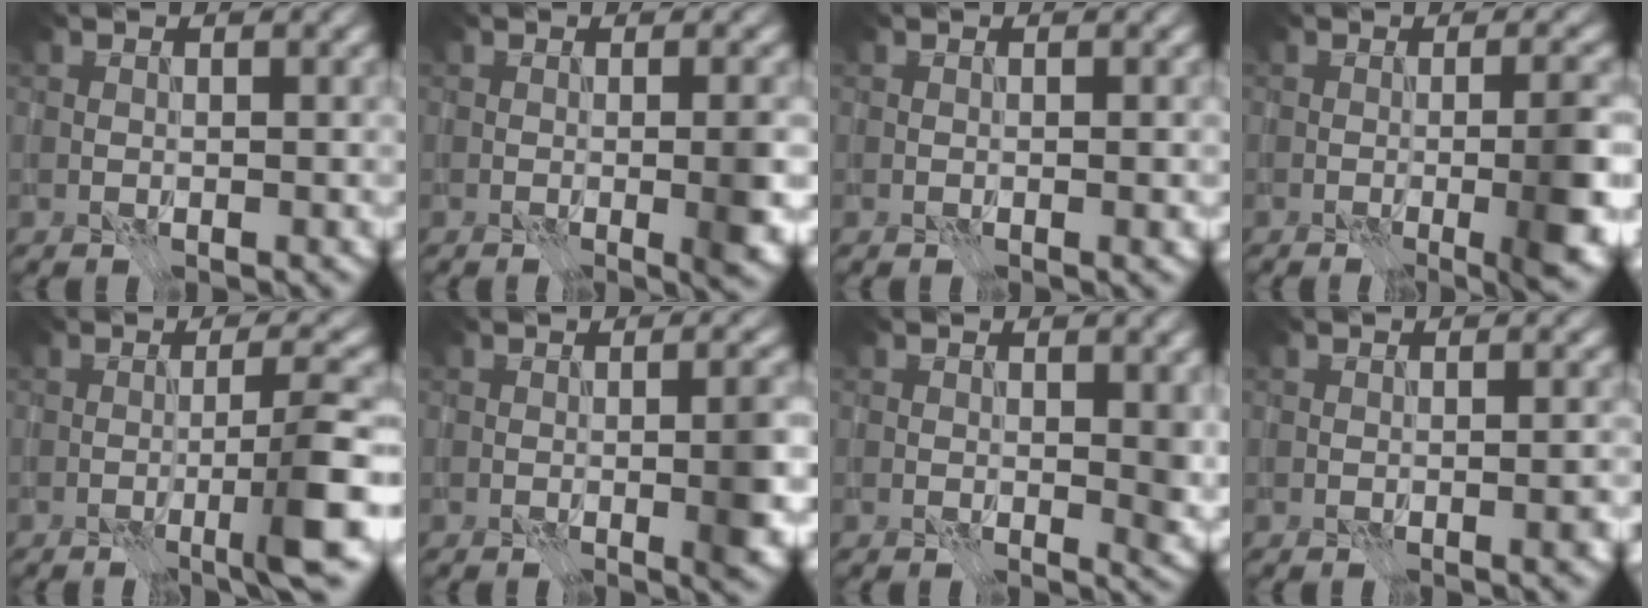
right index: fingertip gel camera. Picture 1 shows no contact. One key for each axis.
{"total": 3.5, "fx": -0.6, "fy": 0.8, "fz": 3.4, "tx": -0.045, "ty": 0.000, "tz": -0.009}
{"total": 0.6, "fx": -0.1, "fy": 0.0, "fz": 0.6, "tx": -0.007, "ty": 0.000, "tz": -0.003}
{"total": 7.3, "fx": -1.9, "fy": 2.1, "fz": 6.7, "tx": -0.078, "ty": 0.000, "tz": -0.025}
{"total": 5.3, "fx": -2.1, "fy": 0.3, "fz": 4.9, "tx": -0.070, "ty": 0.015, "tz": -0.045}
{"total": 4.1, "fx": -0.6, "fy": 0.9, "fz": 4.0, "tx": -0.052, "ty": 0.002, "tz": -0.010}
{"total": 2.2, "fx": 0.3, "fy": 0.7, "fz": 2.0, "tx": -0.021, "ty": -0.004, "tz": 0.005}
{"total": 1.3, "fx": -0.6, "fy": 0.1, "fz": 1.1, "tx": -0.015, "ty": 0.004, "tz": -0.010}